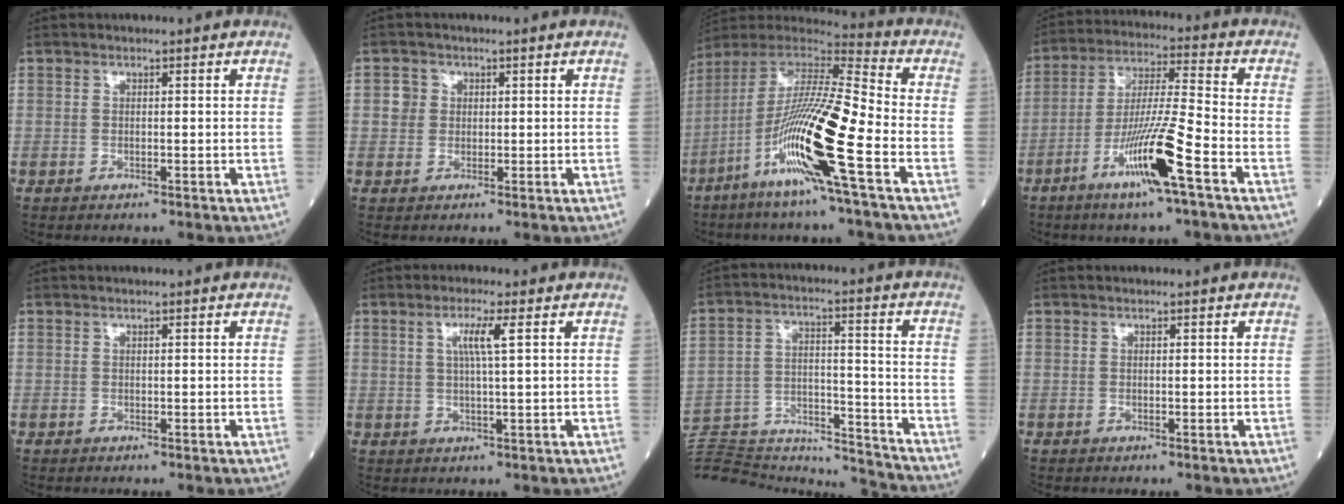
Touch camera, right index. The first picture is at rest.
{"total": 2.1, "force": [0.2, 2.1, 0.3], "torque": [-0.002, 0.009, 0.003]}
{"total": 18.0, "force": [-7.1, -0.4, 16.5], "torque": [-0.333, -0.025, -0.143]}
{"total": 12.3, "force": [-6.0, -0.5, 10.8], "torque": [-0.208, -0.012, -0.114]}
{"total": 0.0}
{"total": 3.8, "force": [1.2, -0.4, 3.6], "torque": [-0.070, 0.001, 0.022]}
{"total": 23.8, "force": [-22.5, 5.0, 6.0], "torque": [-0.155, 0.014, -0.339]}
{"total": 0.0}